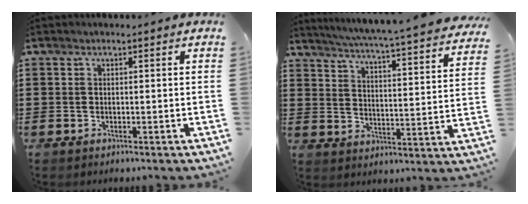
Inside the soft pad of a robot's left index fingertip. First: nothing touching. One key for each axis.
{"total": 4.7, "fx": 4.3, "fy": -0.9, "fz": 1.8, "tx": -0.056, "ty": -0.046, "tz": 0.064}